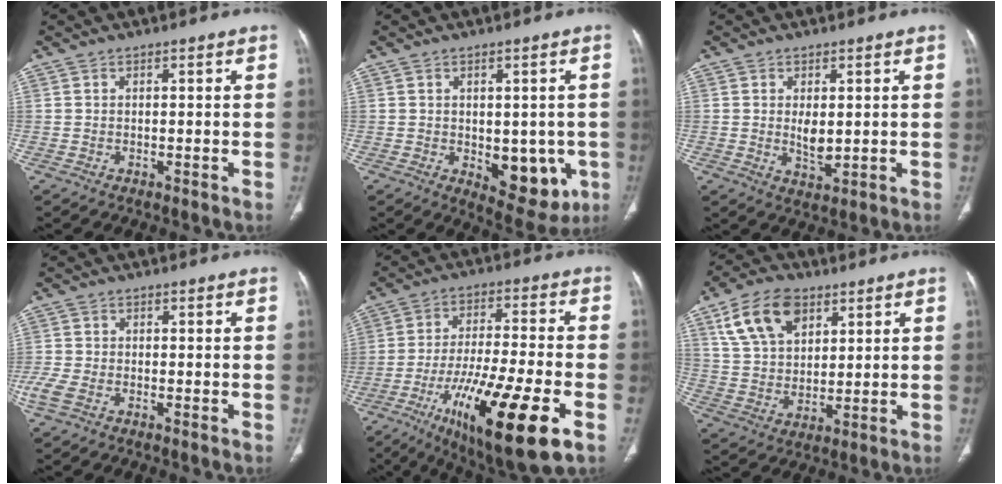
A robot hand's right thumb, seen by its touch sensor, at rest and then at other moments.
{"total": 10.3, "force": [-2.1, 6.0, 8.0], "torque": [-0.060, -0.011, -0.013]}
{"total": 3.9, "force": [0.4, 2.0, 3.3], "torque": [-0.050, -0.012, 0.015]}
{"total": 4.0, "force": [-2.0, 2.0, 2.8], "torque": [-0.081, 0.002, -0.045]}
{"total": 22.1, "force": [-9.4, 5.3, 19.4], "torque": [-0.337, 0.012, -0.148]}
{"total": 13.2, "force": [6.5, 8.2, 8.1], "torque": [-0.130, -0.014, 0.125]}